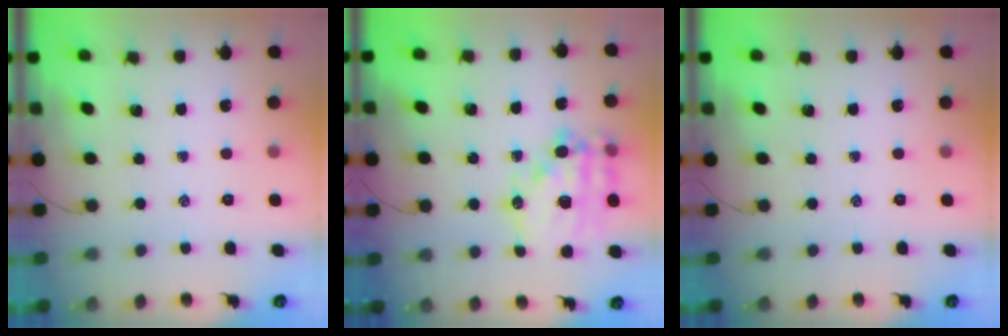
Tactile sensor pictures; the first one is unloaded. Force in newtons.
{"total": 18.3, "press": 18.0, "slide": 3.4}
{"total": 0.0}